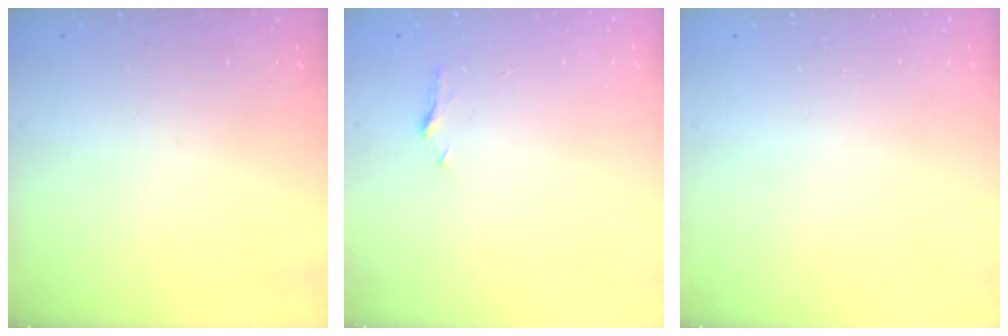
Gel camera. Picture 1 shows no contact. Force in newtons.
{"total": 5.0, "press": 5.0, "slide": 0.6}
{"total": 0.0}